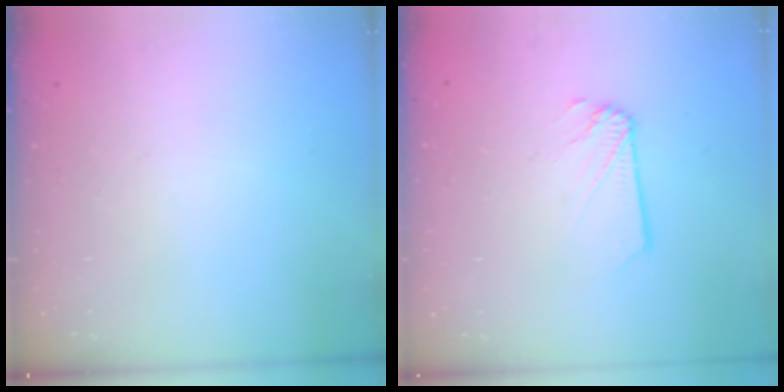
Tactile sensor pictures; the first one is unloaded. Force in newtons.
{"total": 1.2, "press": 1.2, "slide": 0.1}